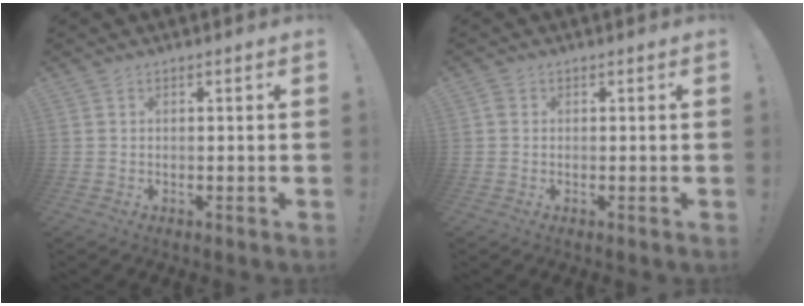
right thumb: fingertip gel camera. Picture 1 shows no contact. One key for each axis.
{"total": 1.1, "fx": 0.0, "fy": 1.0, "fz": 0.4, "tx": -0.008, "ty": 0.004, "tz": 0.000}